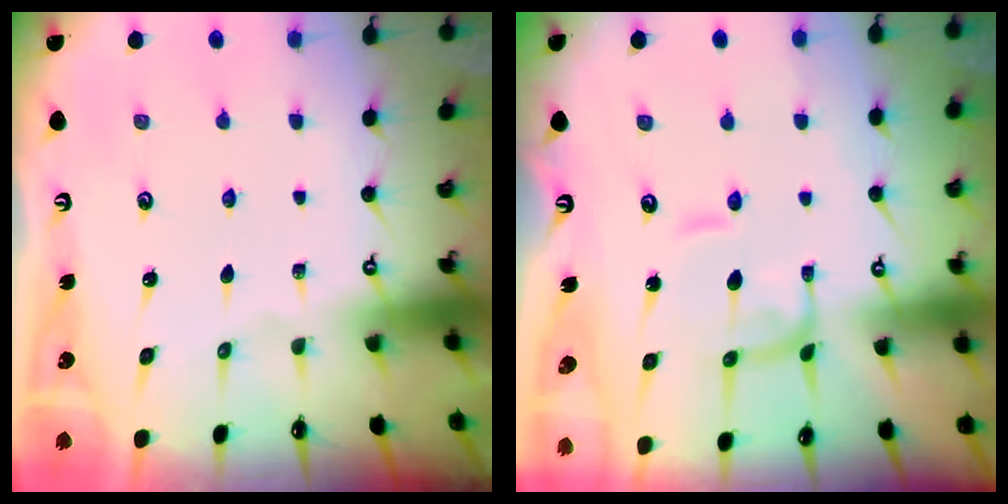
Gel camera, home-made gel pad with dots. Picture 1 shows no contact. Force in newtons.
{"total": 0.0}